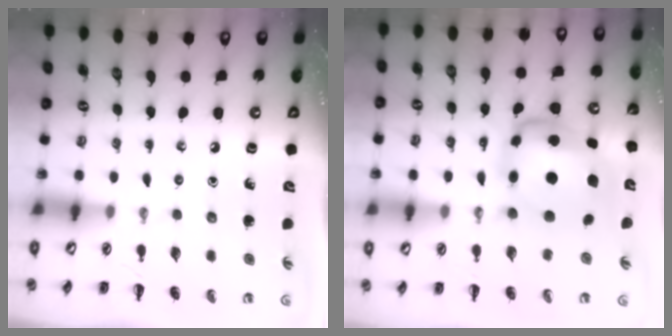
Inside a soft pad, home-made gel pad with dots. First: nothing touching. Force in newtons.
{"total": 7.1, "press": 6.9, "slide": 1.7}